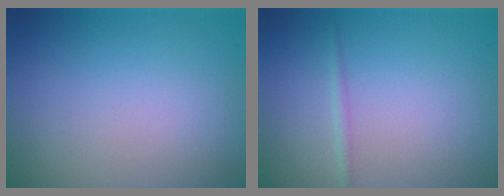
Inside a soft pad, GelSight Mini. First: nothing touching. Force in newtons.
{"total": 0.8, "press": 0.8, "slide": 0.0}